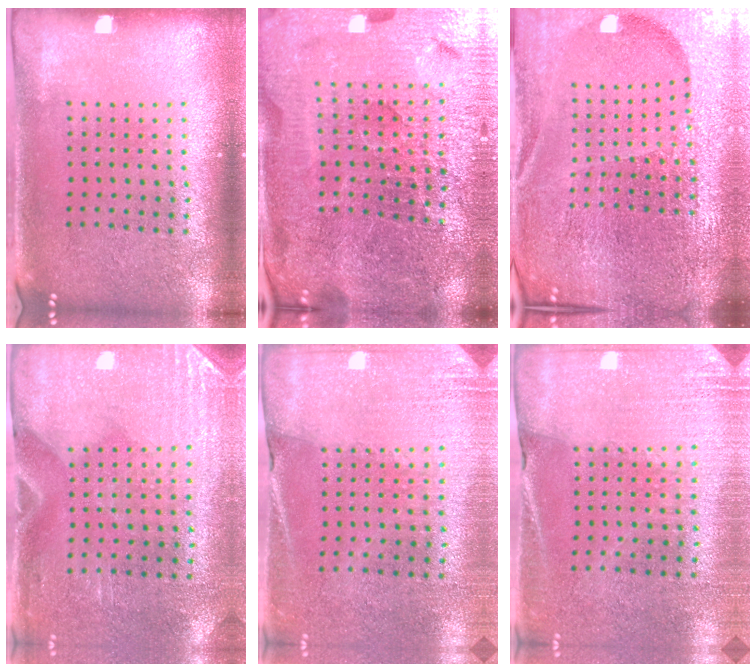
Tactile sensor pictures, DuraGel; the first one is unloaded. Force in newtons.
{"total": 5.4, "press": 5.0, "slide": 1.9}
{"total": 6.7, "press": 5.8, "slide": 3.3}
{"total": 2.9, "press": 2.5, "slide": 1.4}
{"total": 2.6, "press": 2.4, "slide": 1.0}
{"total": 2.6, "press": 2.5, "slide": 0.8}